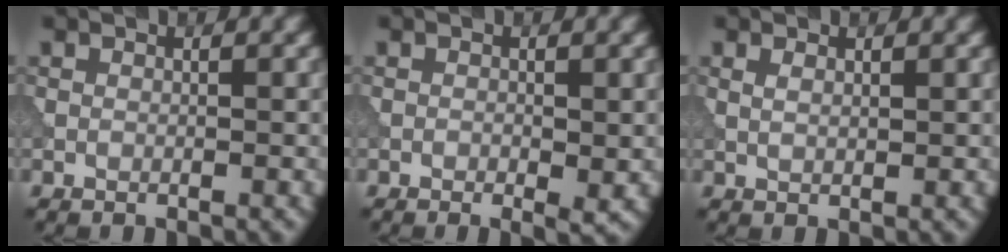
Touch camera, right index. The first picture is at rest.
{"total": 1.6, "force": [-0.2, 0.6, 1.5], "torque": [-0.017, -0.009, -0.002]}
{"total": 0.9, "force": [0.5, 0.4, 0.6], "torque": [-0.014, -0.003, 0.012]}